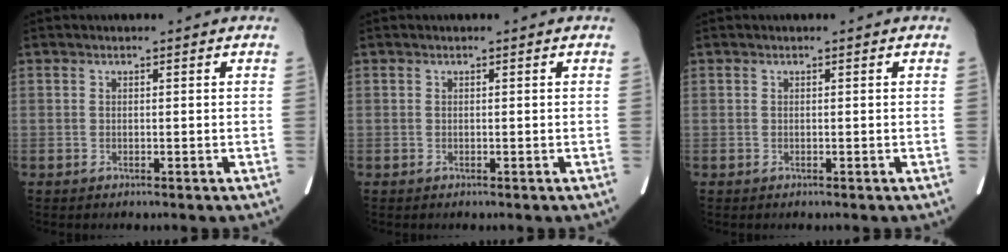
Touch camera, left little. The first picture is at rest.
{"total": 0.0}
{"total": 0.0}